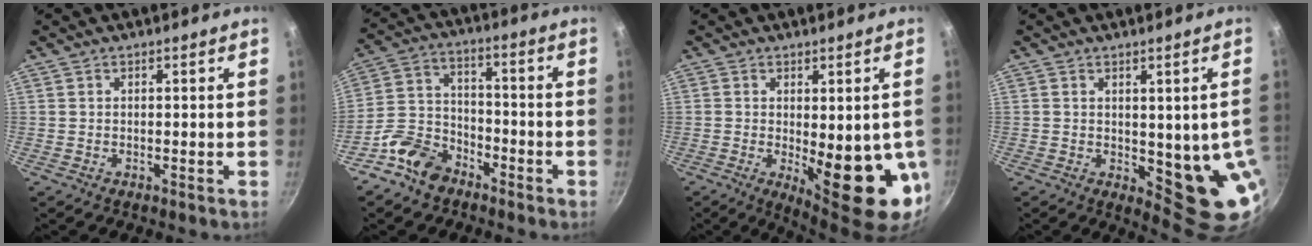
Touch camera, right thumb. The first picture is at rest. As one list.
[{"total": 10.5, "force": [-6.8, 6.7, 4.2], "torque": [-0.057, 0.066, -0.137]}, {"total": 15.7, "force": [-2.7, 5.6, 14.5], "torque": [-0.169, -0.022, -0.021]}, {"total": 11.0, "force": [-0.3, 4.1, 10.2], "torque": [-0.097, -0.021, 0.005]}]